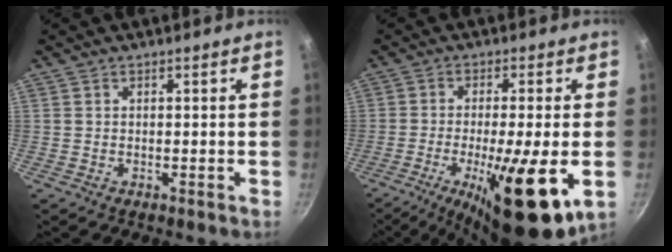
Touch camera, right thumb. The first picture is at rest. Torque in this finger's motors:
{"motor_torque": [0.95, 0.60, 2.37, -0.41, 0.73]}